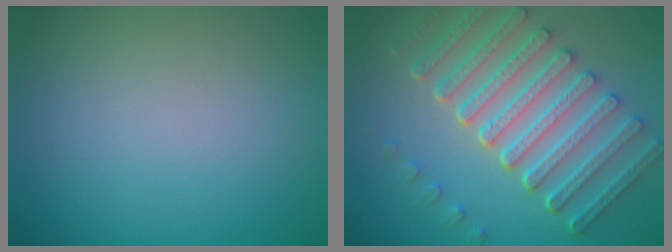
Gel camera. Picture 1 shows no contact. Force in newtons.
{"total": 7.9, "press": 6.0, "slide": 5.2}